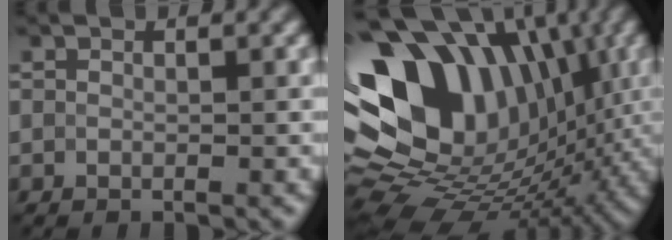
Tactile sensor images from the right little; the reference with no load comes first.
{"total": 17.0, "force": [2.9, 12.2, 11.5], "torque": [-0.222, 0.036, 0.045]}